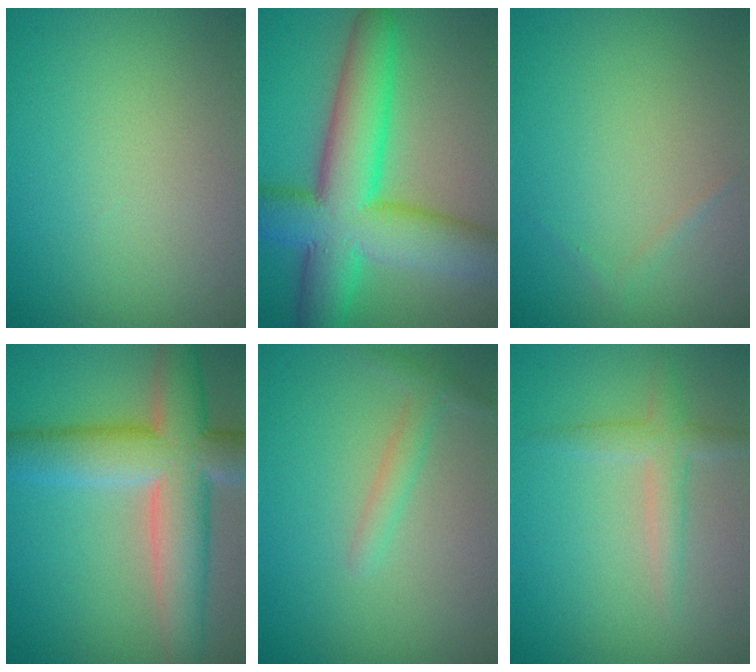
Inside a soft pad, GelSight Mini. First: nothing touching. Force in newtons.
{"total": 11.5, "press": 11.5, "slide": 0.4}
{"total": 0.5, "press": 0.5, "slide": 0.0}
{"total": 9.3, "press": 9.3, "slide": 0.7}
{"total": 1.6, "press": 1.6, "slide": 0.1}
{"total": 2.2, "press": 2.2, "slide": 0.1}